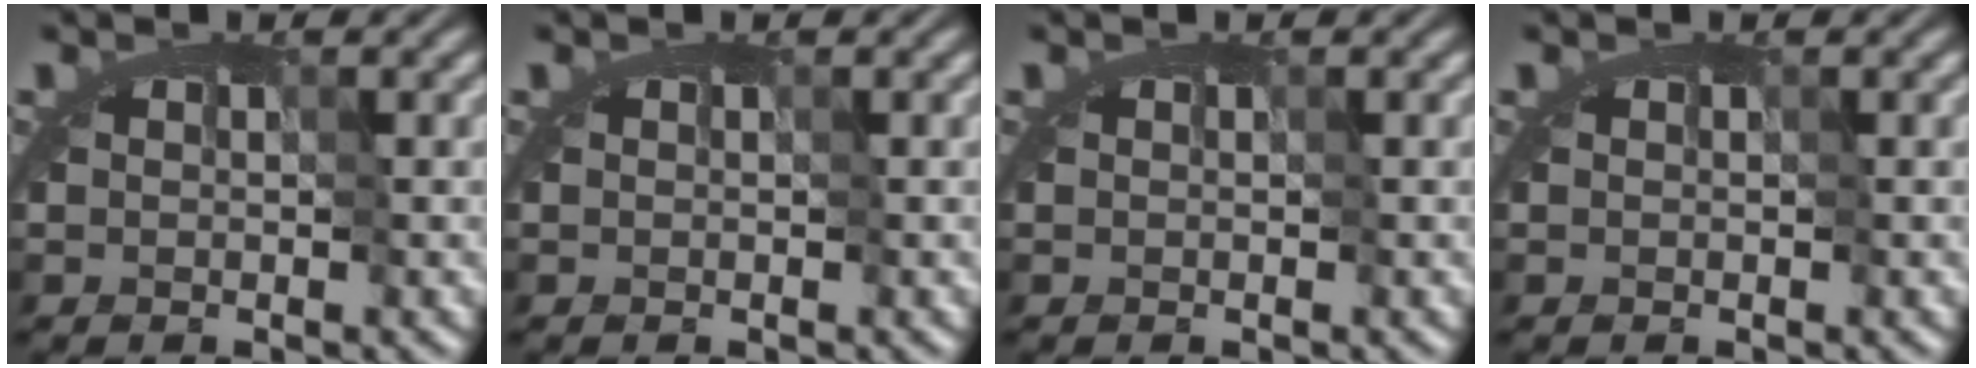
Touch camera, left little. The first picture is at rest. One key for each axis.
{"total": 0.0}
{"total": 0.0}
{"total": 0.0}